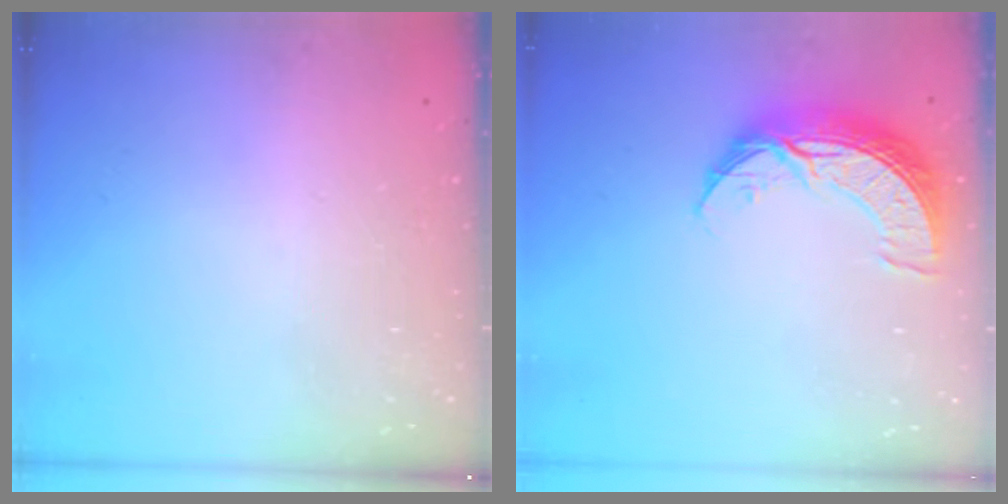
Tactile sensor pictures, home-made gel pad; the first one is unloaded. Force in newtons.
{"total": 10.3, "press": 10.2, "slide": 0.7}